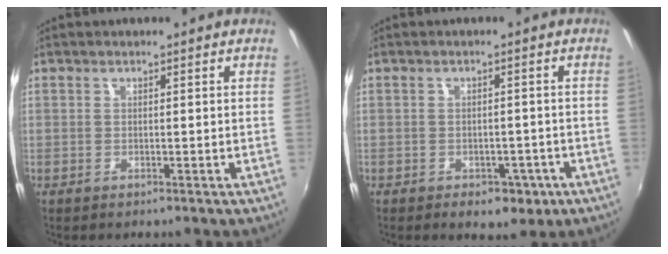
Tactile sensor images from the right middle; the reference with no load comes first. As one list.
[{"total": 5.5, "force": [-3.0, 3.7, 2.8], "torque": [-0.050, -0.005, -0.027]}]